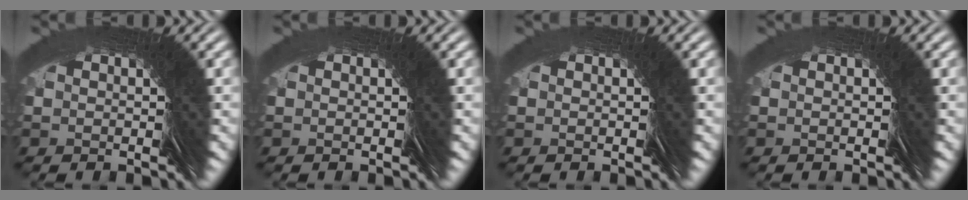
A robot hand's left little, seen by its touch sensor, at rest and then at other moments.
{"total": 0.0}
{"total": 0.0}
{"total": 0.0}